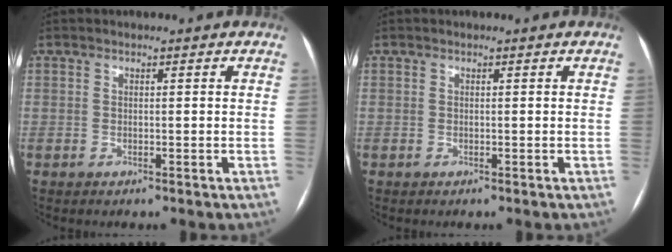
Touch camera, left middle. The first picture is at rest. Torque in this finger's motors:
{"motor_torque": [0.17, -0.37, 0.05, 0.00]}